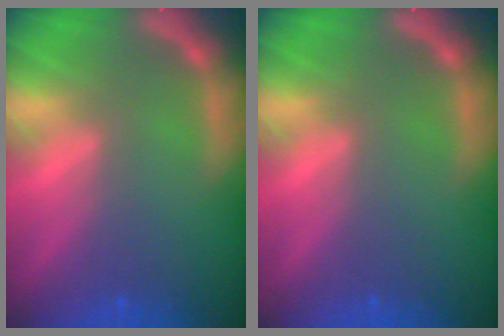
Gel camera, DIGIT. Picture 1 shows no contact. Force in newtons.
{"total": 0.0}